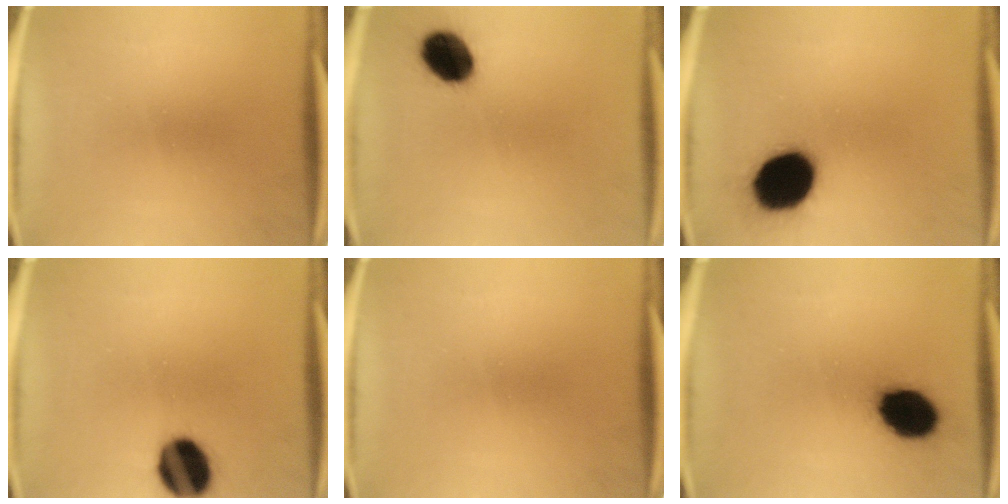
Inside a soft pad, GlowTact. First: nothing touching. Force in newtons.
{"total": 10.1}
{"total": 18.7}
{"total": 12.7}
{"total": 0.0}
{"total": 12.5}